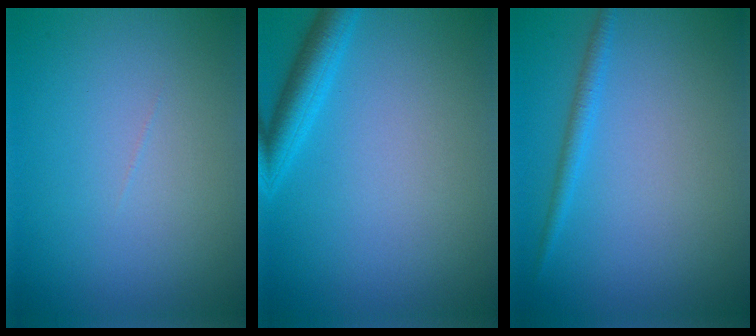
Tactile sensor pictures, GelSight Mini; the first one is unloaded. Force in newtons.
{"total": 3.1, "press": 3.1, "slide": 0.2}
{"total": 1.5, "press": 1.5, "slide": 0.1}